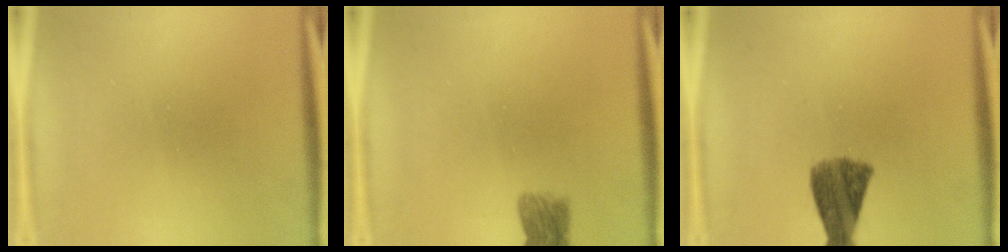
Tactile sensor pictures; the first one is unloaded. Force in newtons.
{"total": 4.7}
{"total": 7.6}